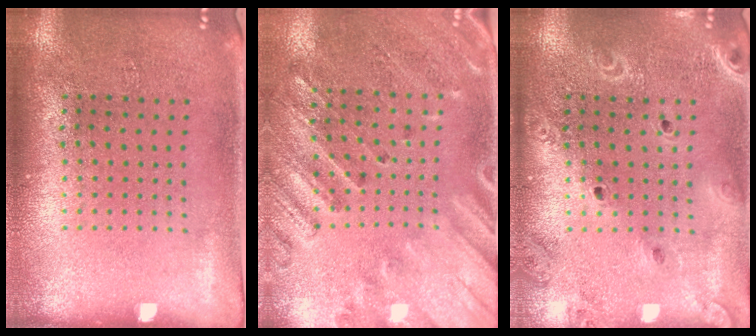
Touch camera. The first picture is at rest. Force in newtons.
{"total": 2.5, "press": 2.1, "slide": 1.4}
{"total": 2.0, "press": 1.9, "slide": 0.7}